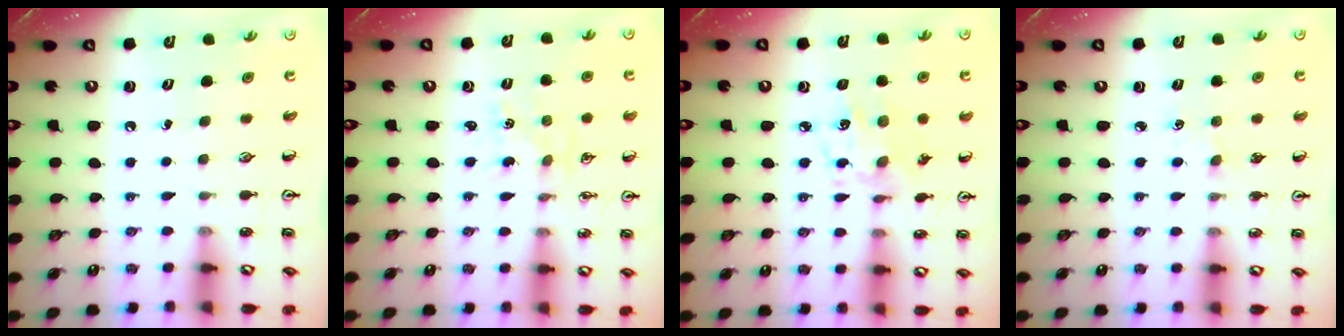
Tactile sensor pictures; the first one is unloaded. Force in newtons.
{"total": 1.0, "press": 1.0, "slide": 0.2}
{"total": 6.2, "press": 6.2, "slide": 0.5}
{"total": 2.0, "press": 2.0, "slide": 0.3}